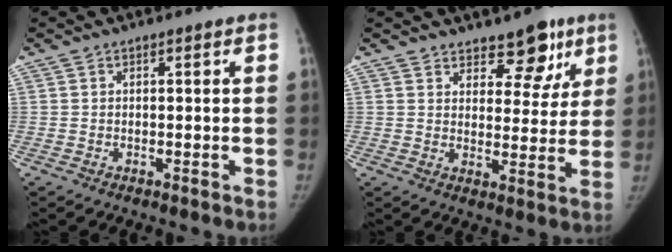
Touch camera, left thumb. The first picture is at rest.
{"total": 8.9, "force": [6.1, 4.9, 4.2], "torque": [-0.008, -0.032, 0.084]}